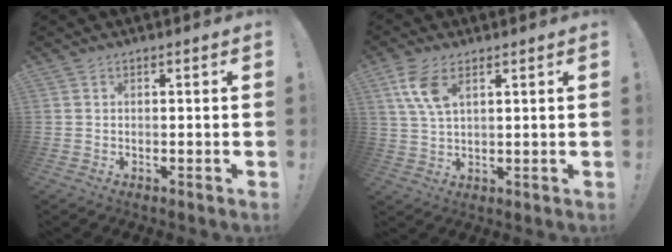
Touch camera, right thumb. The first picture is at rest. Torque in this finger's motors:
{"motor_torque": [0.31, 1.88, 0.74, 0.51, 0.05]}